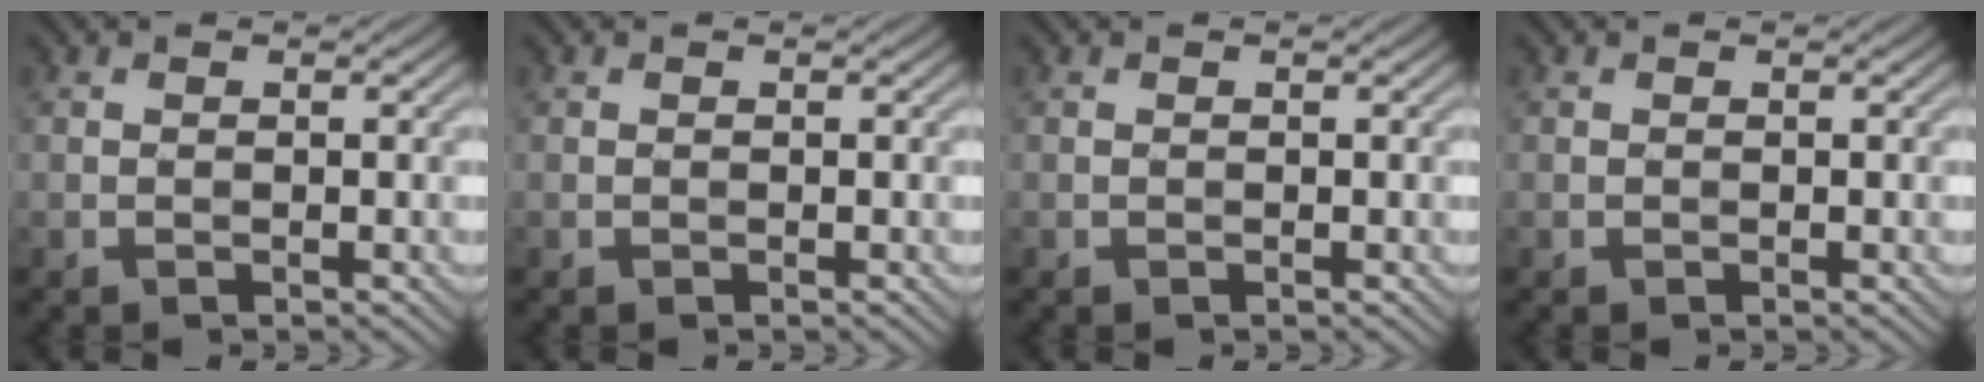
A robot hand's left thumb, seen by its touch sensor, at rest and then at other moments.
{"total": 0.0}
{"total": 0.0}
{"total": 0.0}